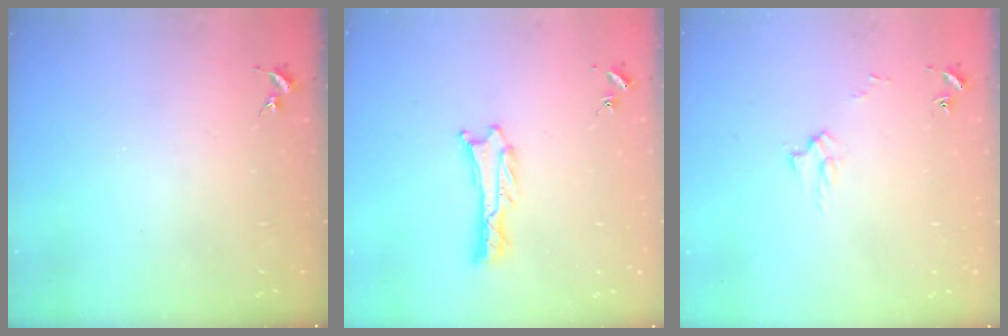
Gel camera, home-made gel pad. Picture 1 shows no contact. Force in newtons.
{"total": 0.9, "press": 0.8, "slide": 0.1}
{"total": 2.6, "press": 2.6, "slide": 0.3}